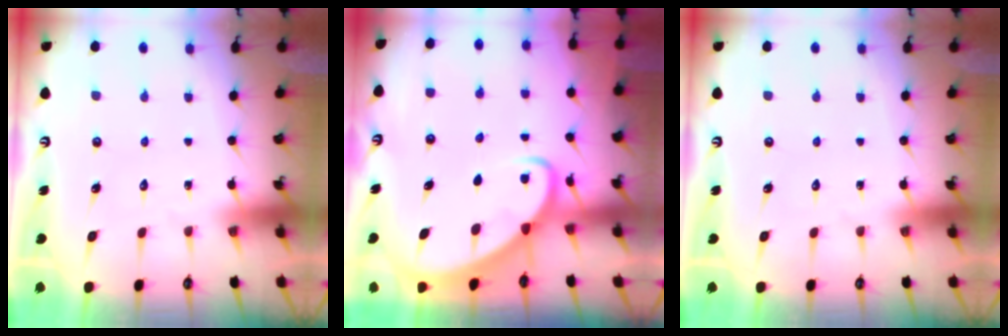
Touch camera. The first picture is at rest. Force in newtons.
{"total": 3.3, "press": 3.3, "slide": 0.5}
{"total": 0.0}